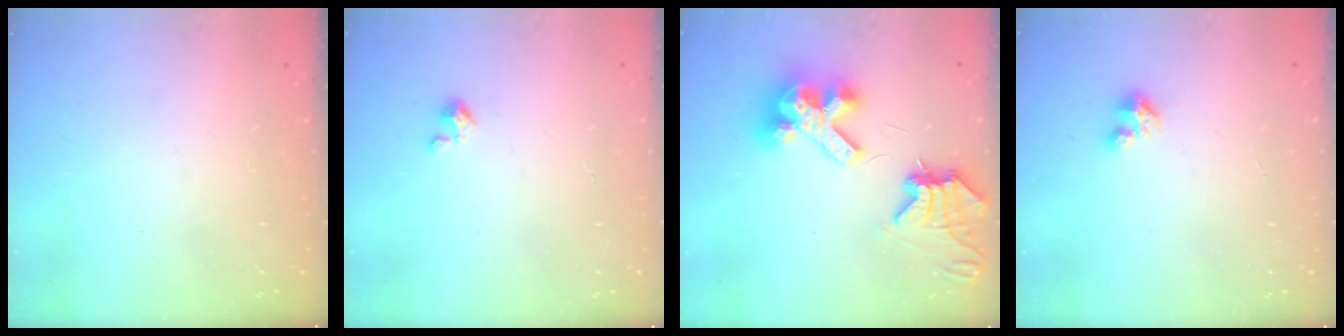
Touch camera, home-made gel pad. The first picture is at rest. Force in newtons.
{"total": 2.5, "press": 2.5, "slide": 0.3}
{"total": 13.2, "press": 13.1, "slide": 1.6}
{"total": 2.5, "press": 2.5, "slide": 0.3}